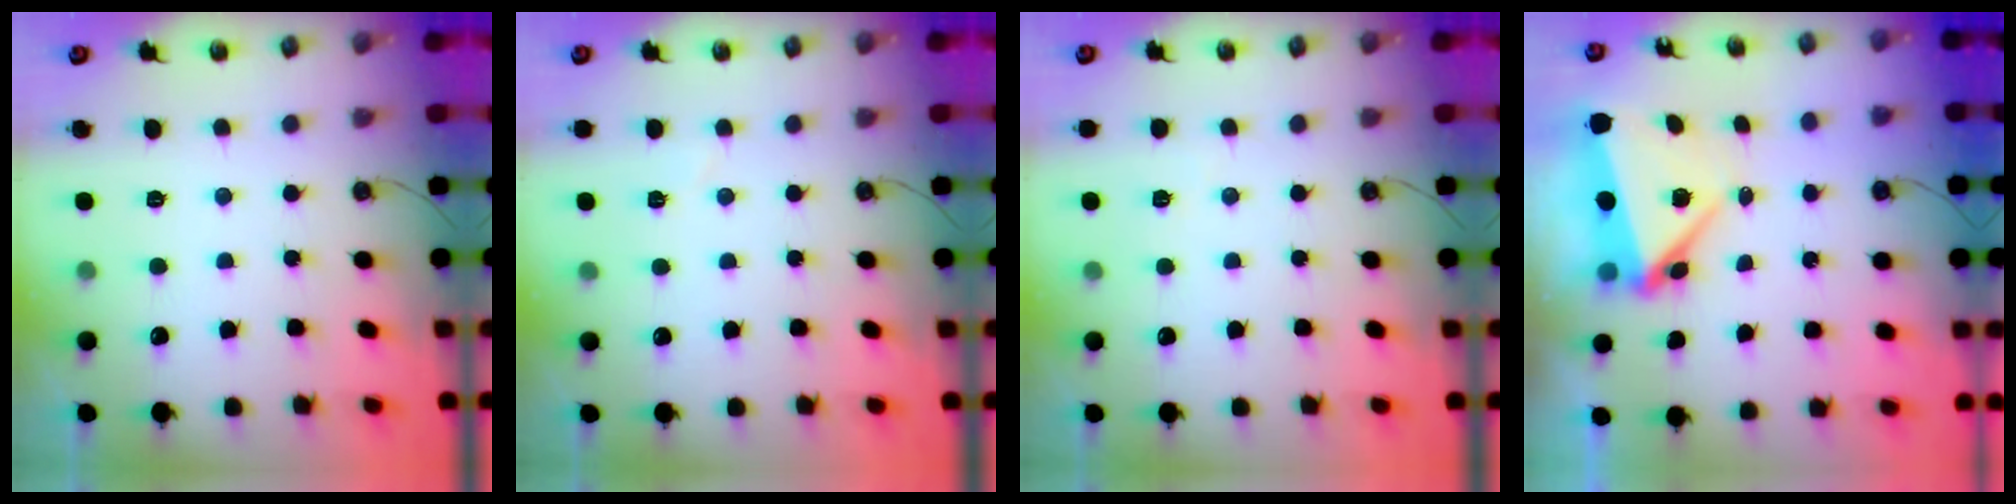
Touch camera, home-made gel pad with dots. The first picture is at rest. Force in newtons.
{"total": 2.9, "press": 2.7, "slide": 1.2}
{"total": 2.7, "press": 2.5, "slide": 1.1}
{"total": 6.3, "press": 6.2, "slide": 1.1}